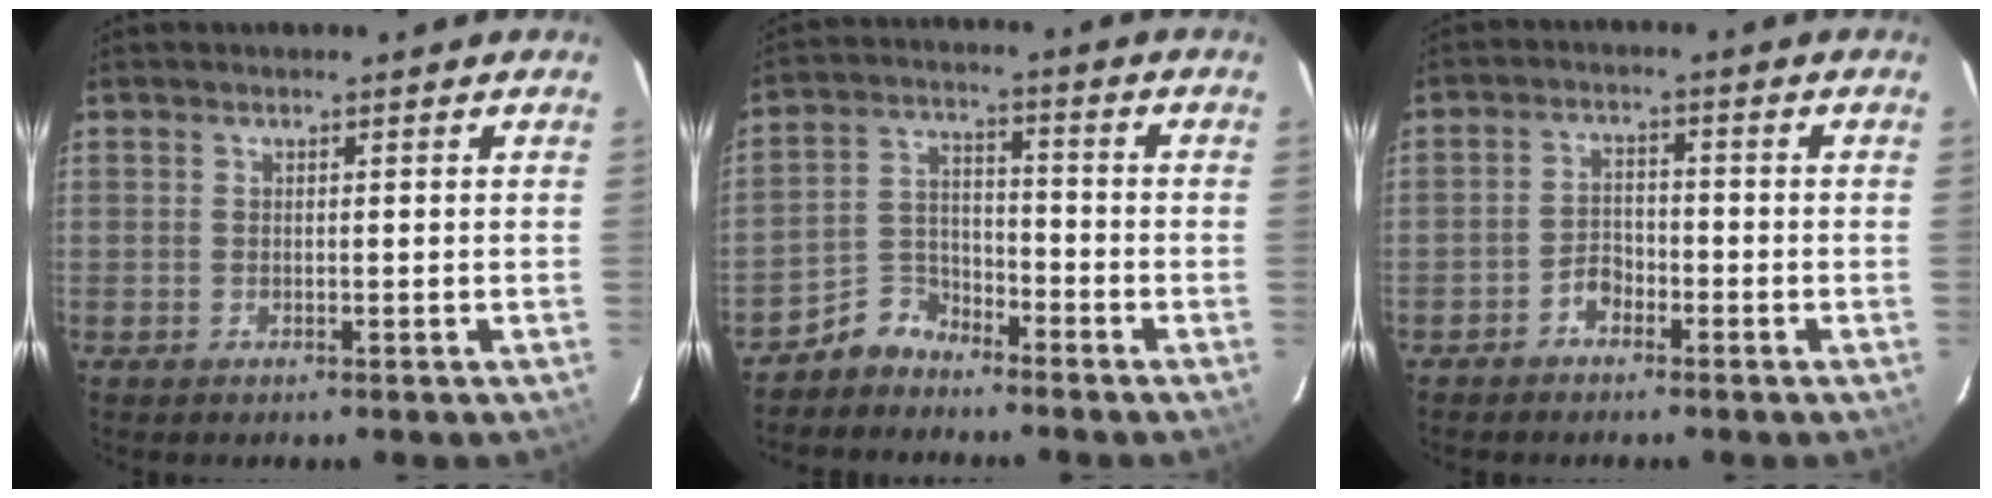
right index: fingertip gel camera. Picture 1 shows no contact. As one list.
[{"total": 5.8, "force": [-4.9, 3.1, 0.7], "torque": [-0.013, 0.029, -0.099]}, {"total": 3.3, "force": [-2.4, 2.0, 1.2], "torque": [-0.029, 0.011, -0.039]}]